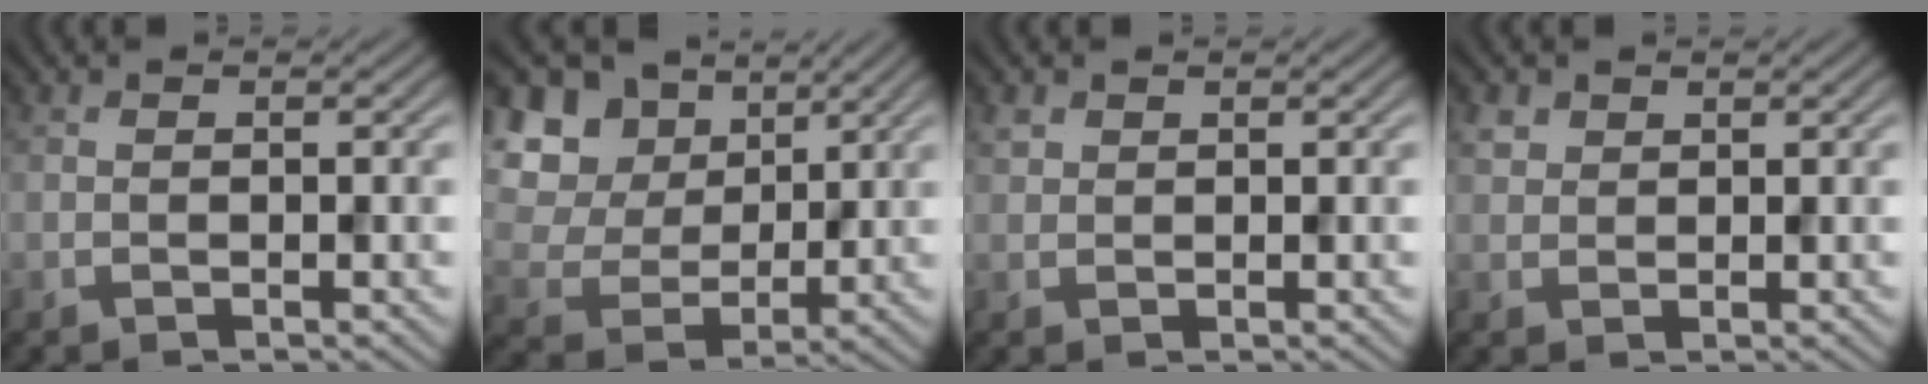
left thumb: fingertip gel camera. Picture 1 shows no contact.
{"total": 12.5, "force": [5.2, 9.4, 6.4], "torque": [-0.186, 0.040, 0.094]}
{"total": 1.0, "force": [0.7, 0.7, 0.2], "torque": [-0.005, 0.001, 0.015]}
{"total": 1.6, "force": [1.0, 1.2, 0.4], "torque": [-0.014, 0.001, 0.020]}